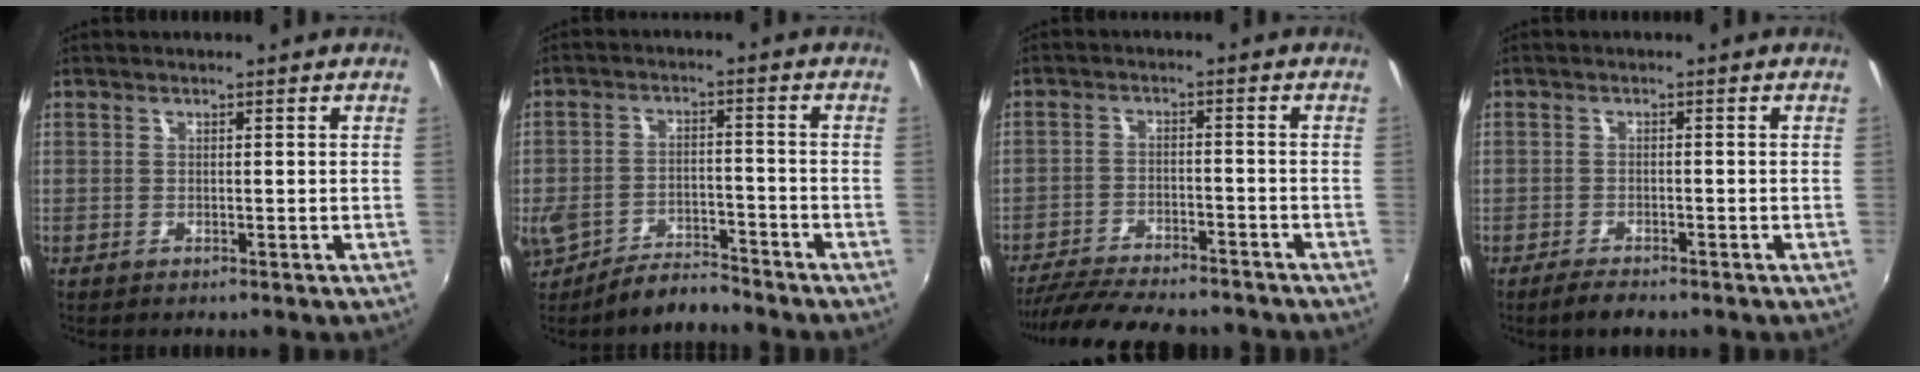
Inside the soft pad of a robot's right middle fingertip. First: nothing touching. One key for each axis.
{"total": 7.5, "fx": -6.1, "fy": 3.3, "fz": 2.8, "tx": -0.077, "ty": 0.004, "tz": -0.099}
{"total": 16.7, "fx": -14.5, "fy": 4.0, "fz": 7.4, "tx": -0.152, "ty": -0.024, "tz": -0.218}
{"total": 2.9, "fx": -2.4, "fy": 0.9, "fz": 1.3, "tx": -0.038, "ty": -0.008, "tz": -0.046}